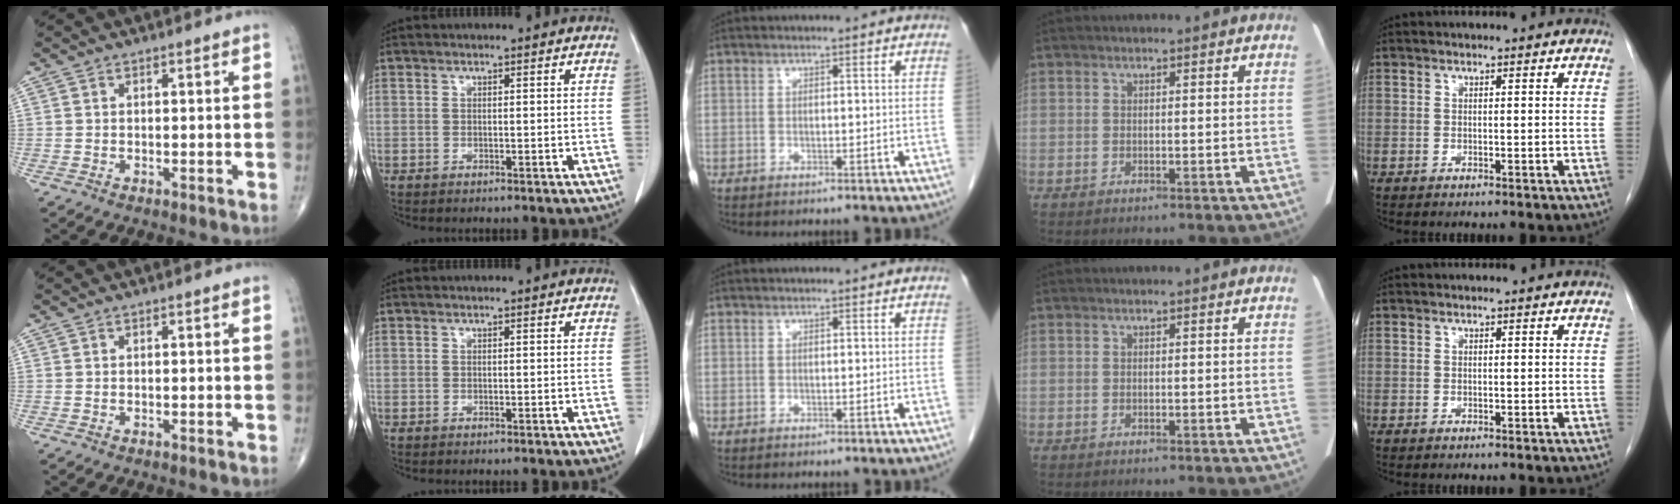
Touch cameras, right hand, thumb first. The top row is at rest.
{}